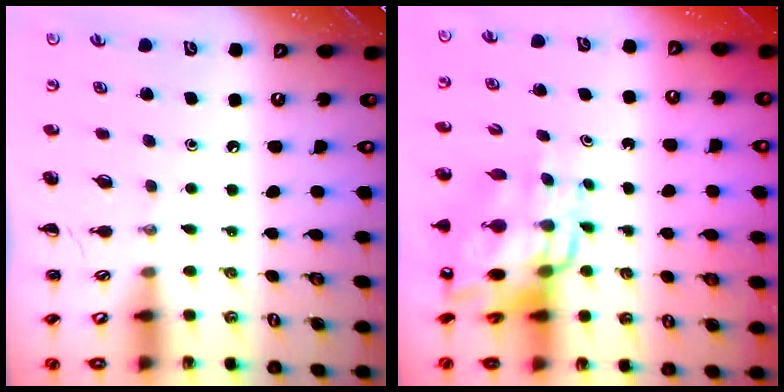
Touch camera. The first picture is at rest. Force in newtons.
{"total": 13.4, "press": 12.8, "slide": 4.1}